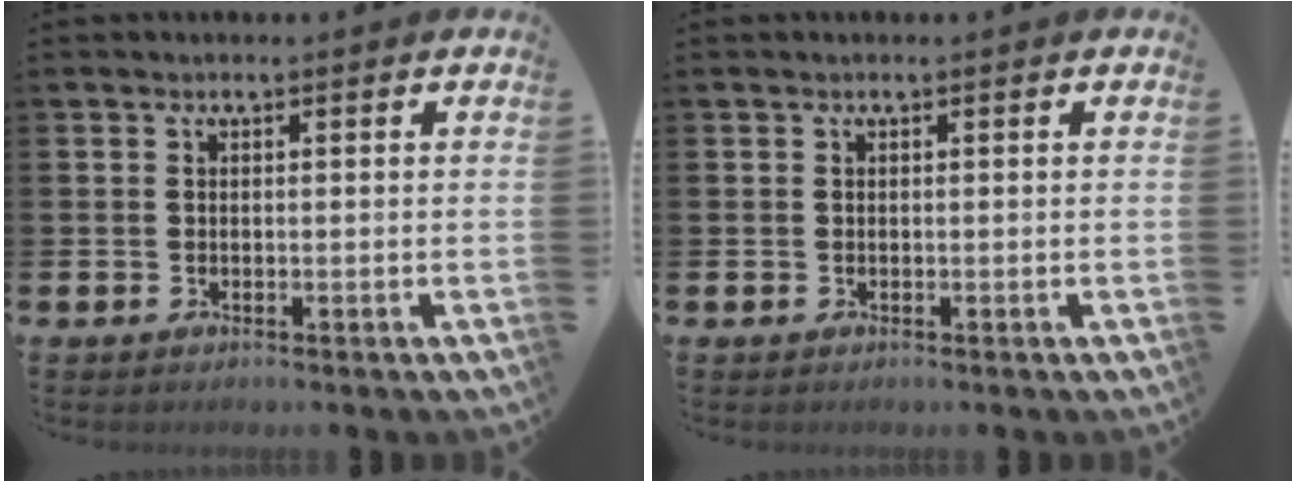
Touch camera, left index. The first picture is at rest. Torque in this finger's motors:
{"motor_torque": [-0.04, 0.05, -0.07, -0.01]}